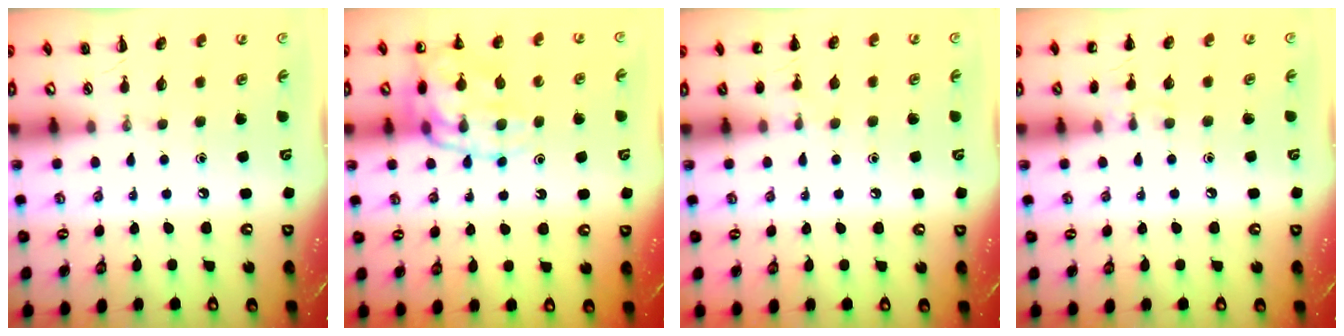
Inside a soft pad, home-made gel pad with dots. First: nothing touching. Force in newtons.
{"total": 14.7, "press": 14.5, "slide": 2.1}
{"total": 5.4, "press": 5.2, "slide": 1.6}
{"total": 5.8, "press": 5.5, "slide": 1.9}